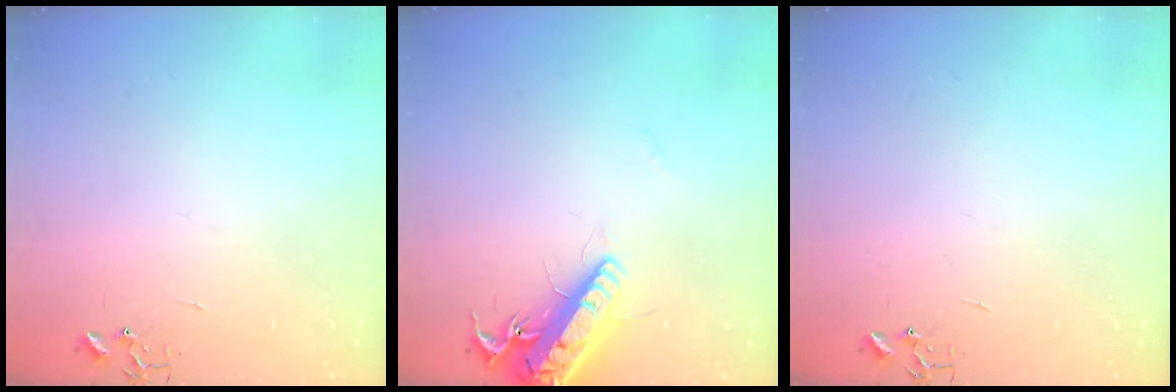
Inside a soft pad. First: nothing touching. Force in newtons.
{"total": 16.5, "press": 16.2, "slide": 3.1}
{"total": 0.0}